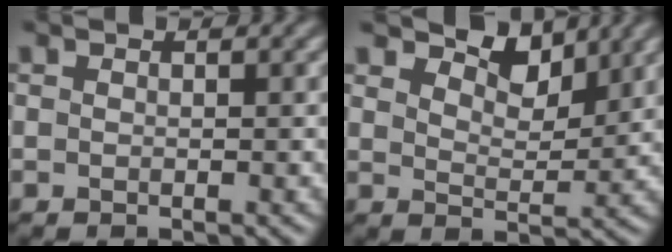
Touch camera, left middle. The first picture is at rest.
{"total": 3.7, "force": [3.2, 1.2, 1.3], "torque": [-0.025, 0.002, 0.047]}